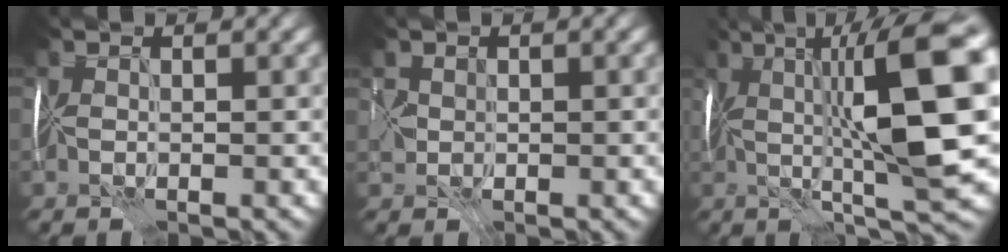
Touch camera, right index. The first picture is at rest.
{"total": 1.2, "force": [-0.1, 1.2, 0.2], "torque": [-0.015, 0.004, 0.006]}
{"total": 12.6, "force": [0.8, 2.6, 12.3], "torque": [-0.190, 0.007, 0.021]}